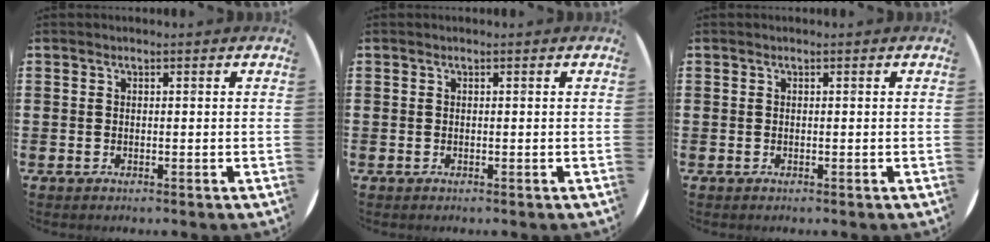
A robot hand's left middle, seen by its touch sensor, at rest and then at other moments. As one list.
[{"total": 0.0}, {"total": 0.0}]